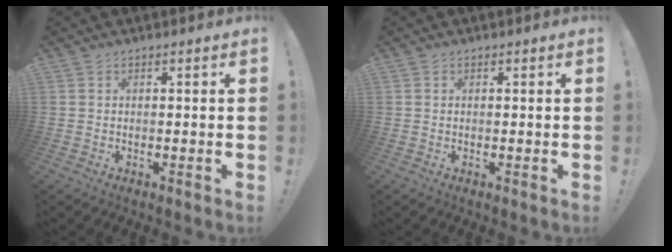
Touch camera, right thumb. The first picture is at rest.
{"total": 0.0}